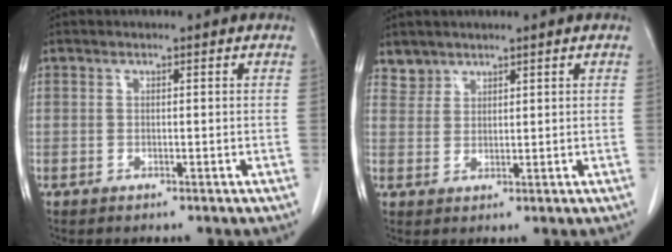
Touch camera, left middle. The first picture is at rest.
{"total": 2.4, "force": [2.0, 1.2, -0.5], "torque": [0.016, 0.007, 0.037]}